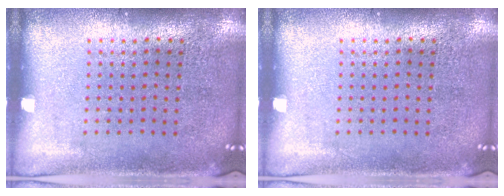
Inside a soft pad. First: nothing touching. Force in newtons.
{"total": 0.0}